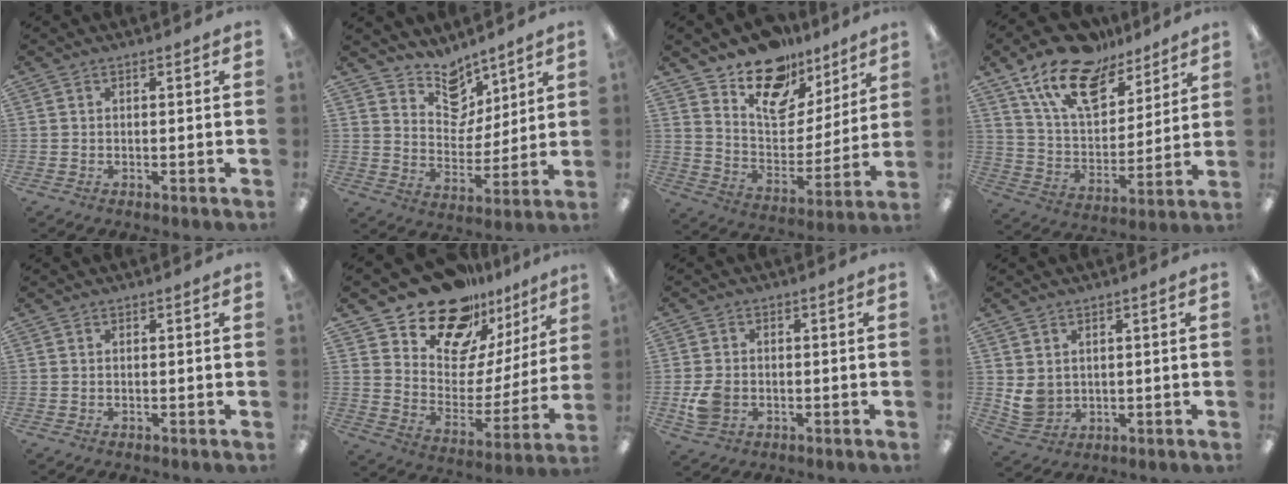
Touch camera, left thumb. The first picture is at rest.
{"total": 10.5, "force": [8.4, 5.9, 2.0], "torque": [-0.033, -0.065, 0.159]}
{"total": 16.0, "force": [11.4, 9.0, 6.8], "torque": [-0.112, -0.077, 0.207]}
{"total": 18.4, "force": [12.9, 9.3, 9.2], "torque": [-0.173, -0.071, 0.232]}
{"total": 0.0}
{"total": 19.6, "force": [15.9, 9.3, 6.5], "torque": [-0.117, -0.120, 0.283]}
{"total": 5.3, "force": [-1.2, 4.2, 3.0], "torque": [-0.054, 0.003, -0.021]}
{"total": 5.2, "force": [2.0, 4.3, 2.0], "torque": [-0.043, -0.008, 0.041]}